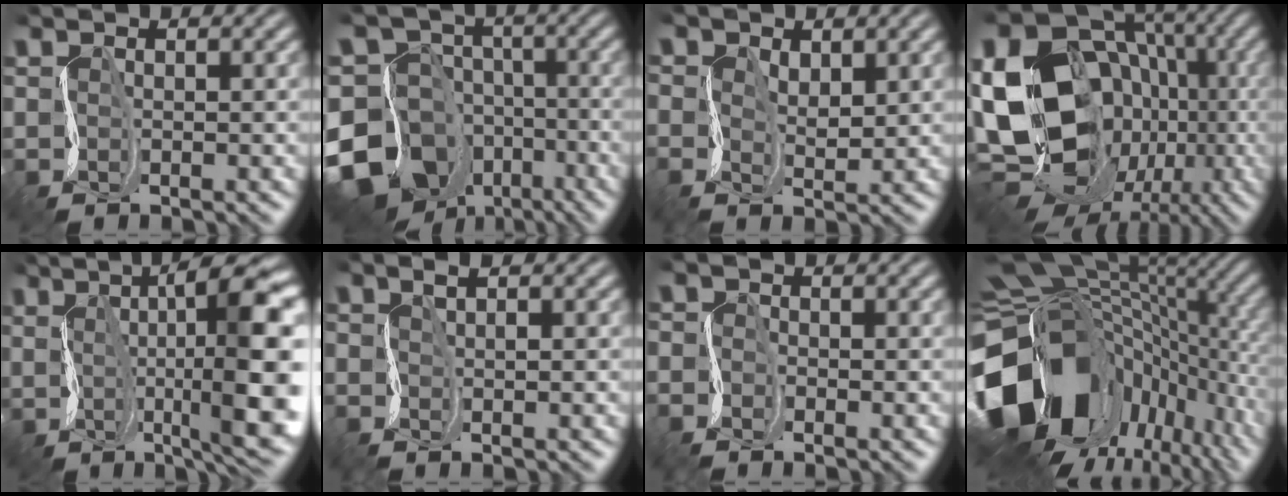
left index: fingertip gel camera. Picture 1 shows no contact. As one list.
[{"total": 16.1, "force": [-9.1, 11.8, 6.0], "torque": [-0.127, -0.033, -0.160]}, {"total": 1.2, "force": [-0.1, 0.8, 0.8], "torque": [-0.024, -0.005, 0.000]}, {"total": 20.9, "force": [-2.1, 17.3, 11.5], "torque": [-0.231, -0.036, -0.056]}, {"total": 14.2, "force": [1.3, 3.2, 13.8], "torque": [-0.186, 0.007, 0.033]}, {"total": 0.8, "force": [-0.3, -0.3, 0.6], "torque": [-0.017, 0.006, -0.006]}, {"total": 1.9, "force": [-1.9, 0.2, -0.2], "torque": [-0.001, -0.005, -0.039]}, {"total": 17.5, "force": [-5.7, 11.9, 11.5], "torque": [-0.235, -0.032, -0.076]}]